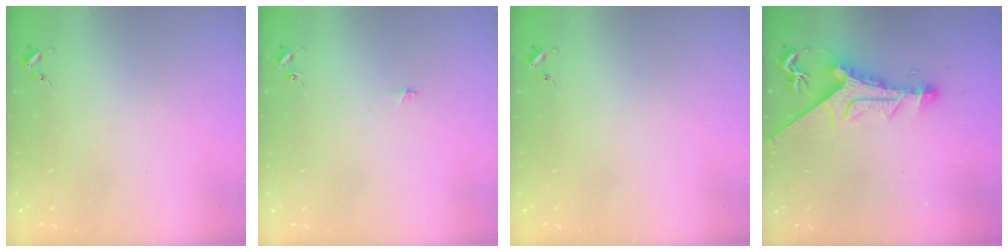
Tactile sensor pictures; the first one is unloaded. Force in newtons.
{"total": 2.6, "press": 2.6, "slide": 0.2}
{"total": 0.0}
{"total": 12.6, "press": 12.5, "slide": 1.4}